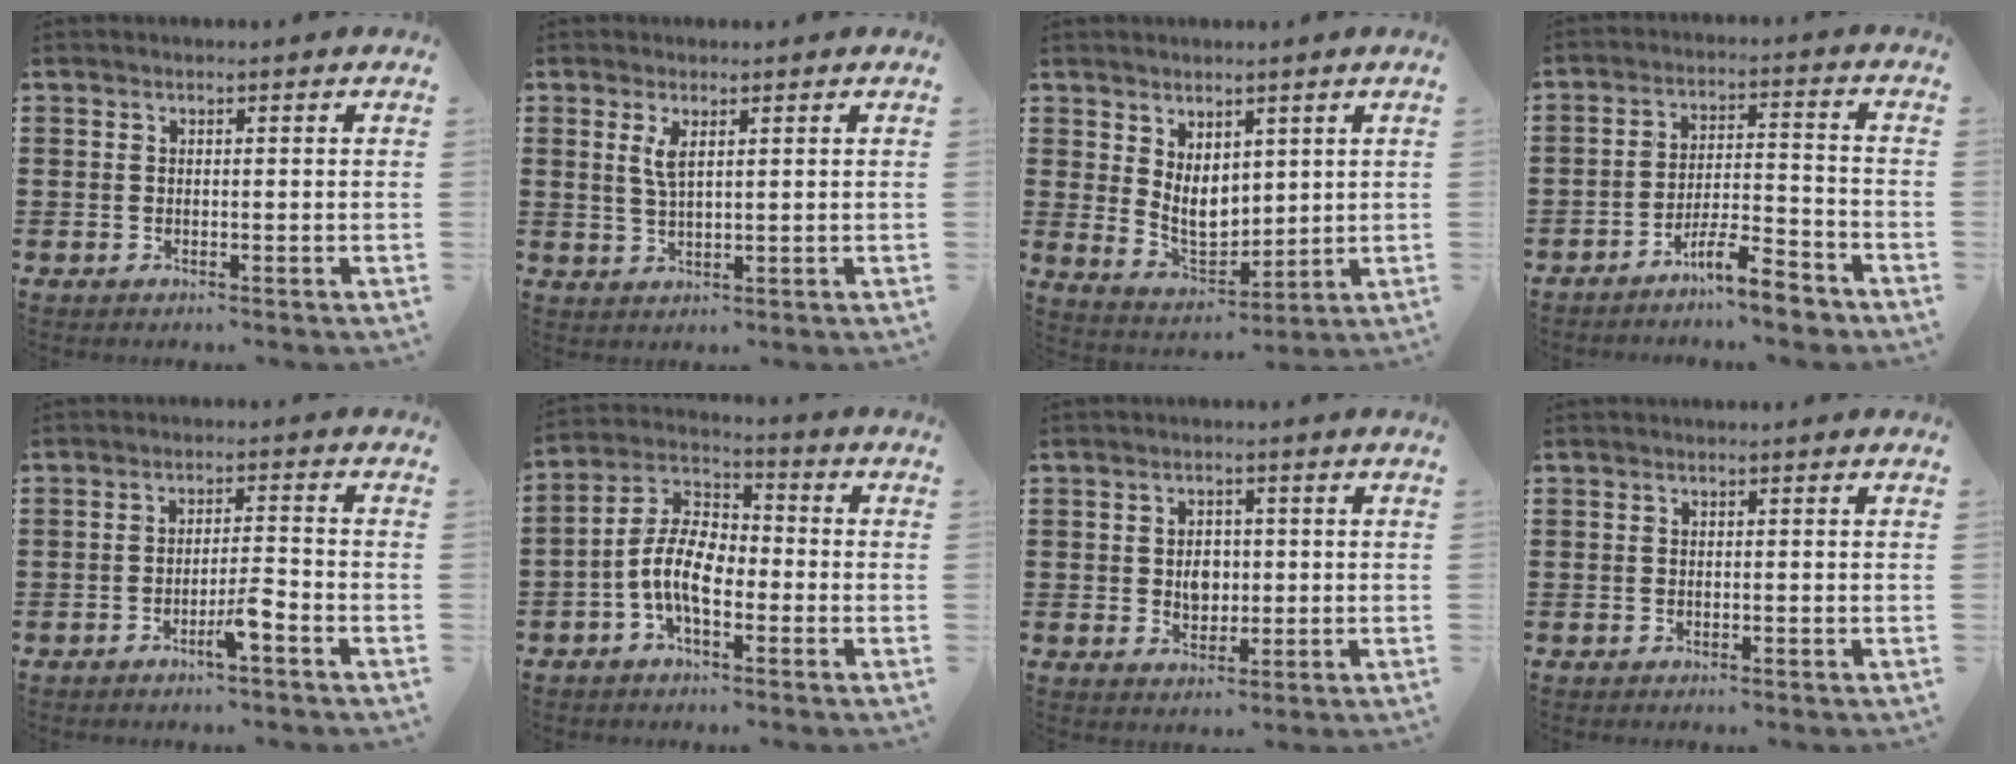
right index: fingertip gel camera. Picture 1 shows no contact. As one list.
[{"total": 2.9, "force": [1.3, 0.8, 2.5], "torque": [-0.052, 0.004, 0.022]}, {"total": 5.9, "force": [2.4, 4.0, 3.6], "torque": [-0.079, -0.004, 0.045]}, {"total": 7.7, "force": [-6.4, 1.1, 4.3], "torque": [-0.073, 0.009, -0.117]}, {"total": 4.0, "force": [-2.5, 0.2, 3.1], "torque": [-0.060, -0.002, -0.047]}, {"total": 8.7, "force": [-2.7, 4.2, 7.1], "torque": [-0.179, -0.003, -0.061]}, {"total": 3.4, "force": [0.1, 2.5, 2.3], "torque": [-0.034, 0.002, -0.003]}, {"total": 0.0}]